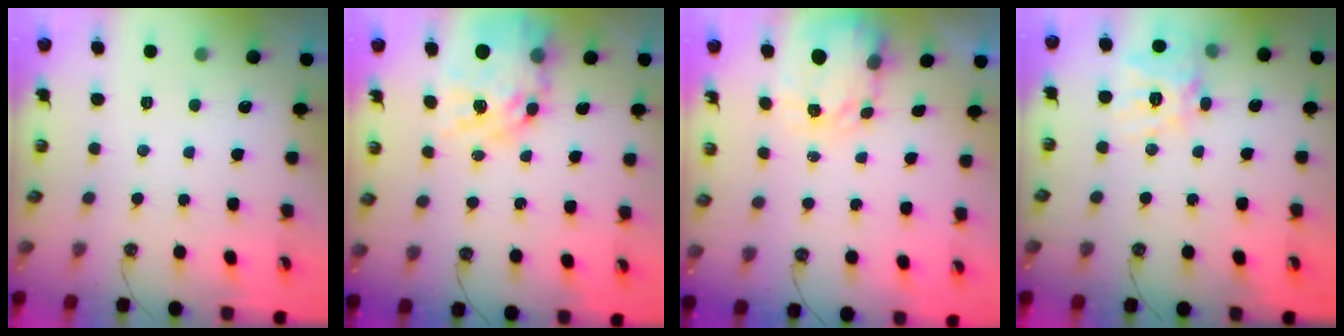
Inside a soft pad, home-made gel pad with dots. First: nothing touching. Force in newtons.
{"total": 17.5, "press": 17.4, "slide": 1.4}
{"total": 3.5, "press": 3.5, "slide": 0.4}
{"total": 13.3, "press": 13.3, "slide": 1.2}